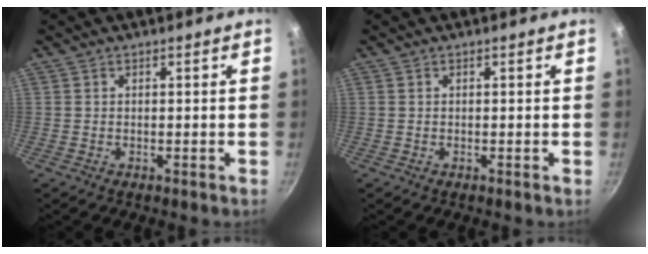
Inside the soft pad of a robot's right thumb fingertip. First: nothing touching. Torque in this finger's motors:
{"motor_torque": [-0.30, 0.25, 0.10, 0.23, 0.03]}